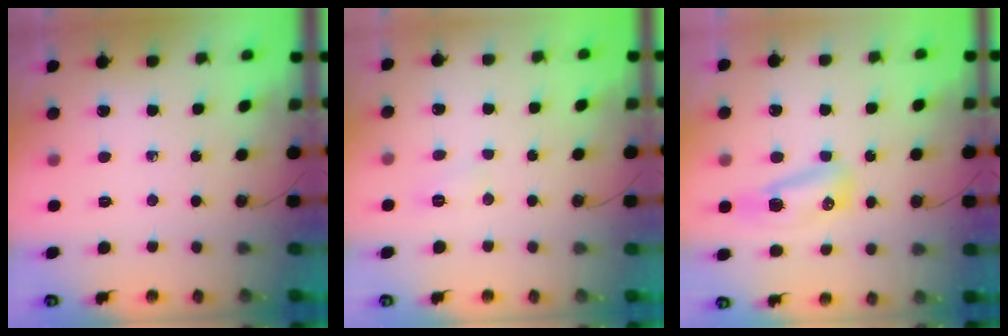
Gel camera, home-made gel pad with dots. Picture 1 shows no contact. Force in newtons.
{"total": 6.9, "press": 6.9, "slide": 0.6}
{"total": 8.2, "press": 8.1, "slide": 1.2}